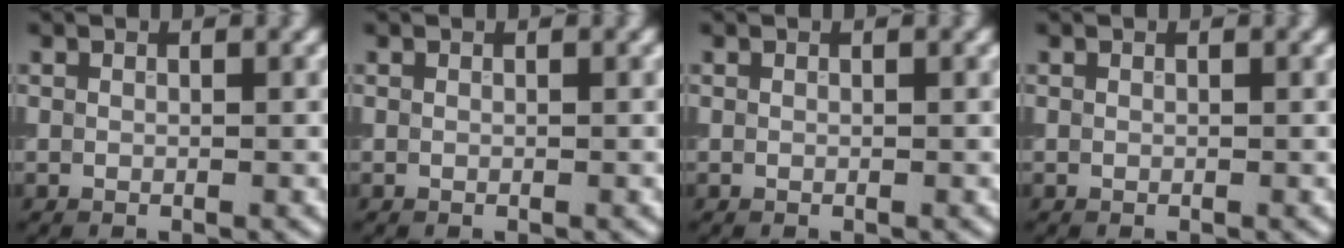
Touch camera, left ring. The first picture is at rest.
{"total": 0.0}
{"total": 0.0}
{"total": 0.0}